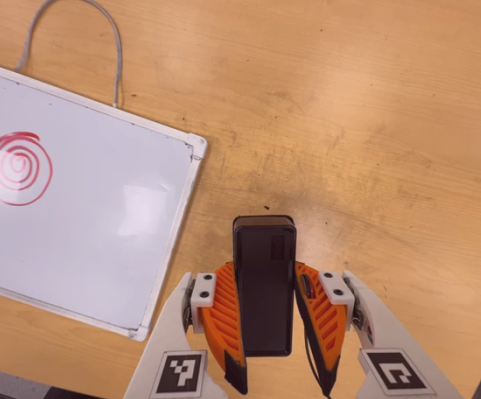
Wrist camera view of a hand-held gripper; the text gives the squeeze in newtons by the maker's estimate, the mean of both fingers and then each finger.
{"total": 4.3, "left": 3.0, "right": 5.5}